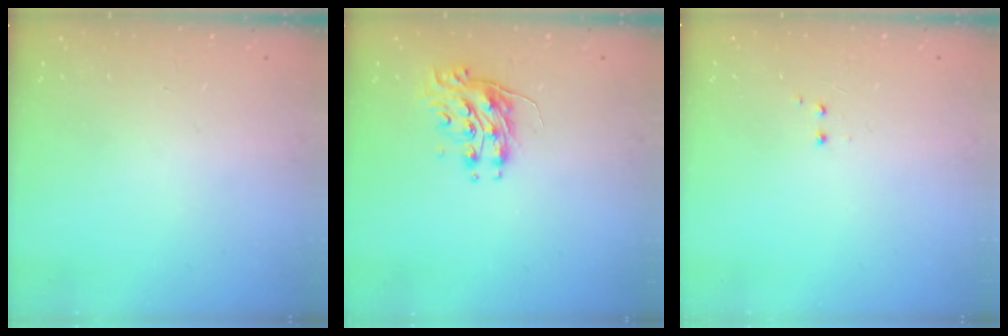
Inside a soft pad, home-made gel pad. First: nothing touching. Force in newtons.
{"total": 8.7, "press": 8.7, "slide": 0.3}
{"total": 1.2, "press": 1.0, "slide": 0.6}